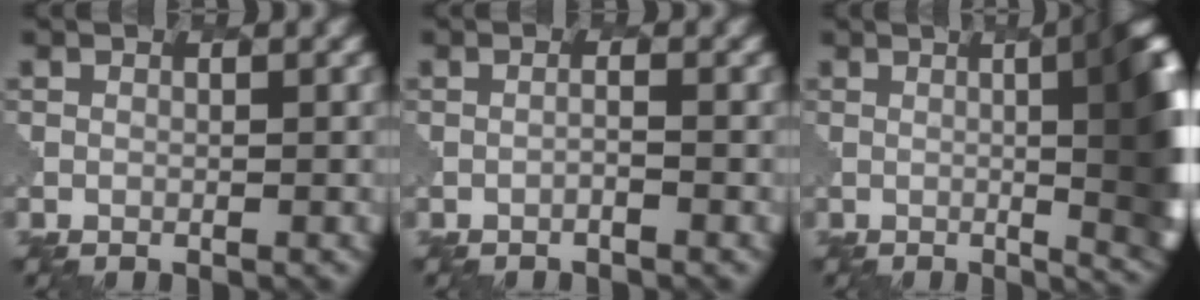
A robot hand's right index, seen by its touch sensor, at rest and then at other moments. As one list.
[{"total": 0.7, "force": [-0.3, -0.5, -0.2], "torque": [0.002, 0.008, -0.015]}, {"total": 15.9, "force": [0.2, 6.3, 14.6], "torque": [-0.092, 0.011, -0.004]}]